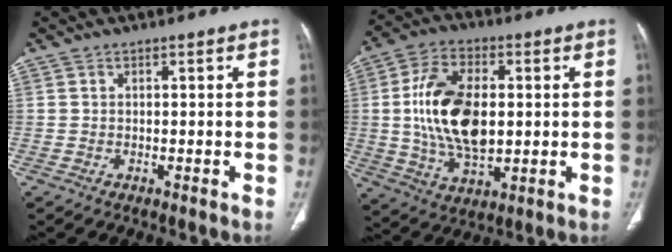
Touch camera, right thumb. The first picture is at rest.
{"total": 17.2, "force": [1.1, 9.6, 14.1], "torque": [-0.258, -0.001, 0.025]}